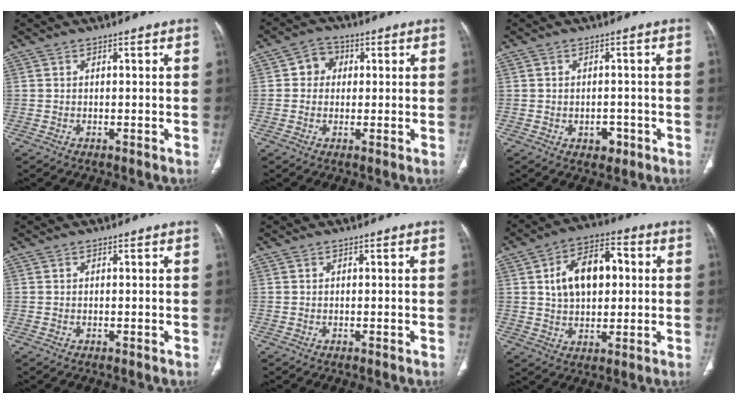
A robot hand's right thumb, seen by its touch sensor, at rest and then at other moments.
{"total": 4.4, "force": [0.8, 4.0, 1.7], "torque": [-0.001, 0.008, 0.005]}
{"total": 2.9, "force": [-1.1, 2.2, 1.6], "torque": [-0.007, 0.007, -0.008]}
{"total": 0.0}
{"total": 0.0}
{"total": 13.2, "force": [2.4, 8.1, 10.2], "torque": [-0.145, 0.016, 0.037]}